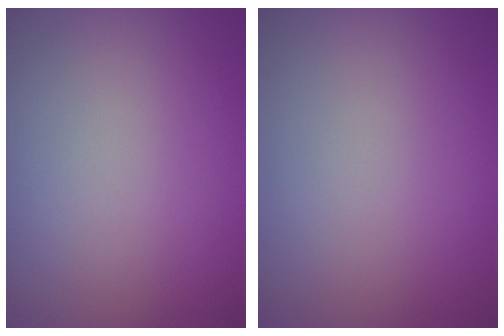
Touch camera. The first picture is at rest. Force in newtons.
{"total": 0.0}